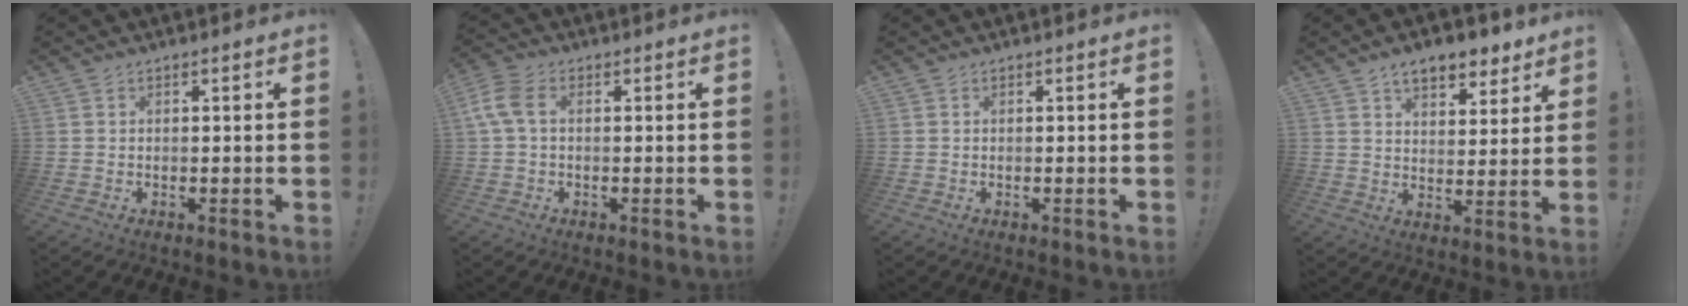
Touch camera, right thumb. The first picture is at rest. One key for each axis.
{"total": 5.9, "fx": 0.7, "fy": 3.4, "fz": 4.8, "tx": -0.105, "ty": 0.004, "tz": 0.014}
{"total": 0.0}
{"total": 9.6, "fx": 6.8, "fy": 4.7, "fz": 4.9, "tx": -0.061, "ty": -0.037, "tz": 0.122}